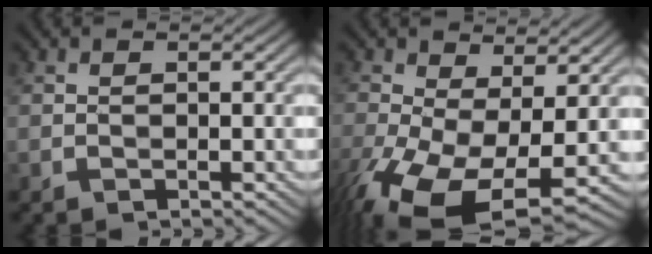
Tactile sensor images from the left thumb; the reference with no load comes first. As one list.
[{"total": 13.9, "force": [-4.8, 7.0, 11.1], "torque": [-0.250, -0.044, -0.064]}]